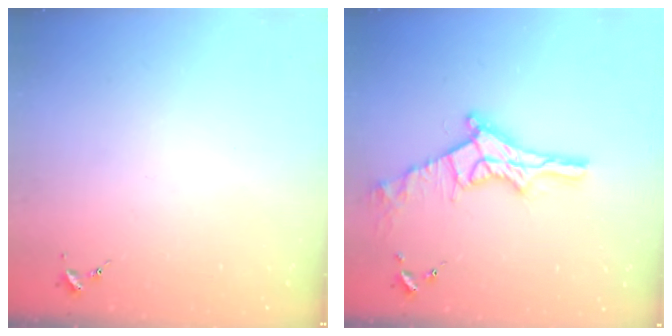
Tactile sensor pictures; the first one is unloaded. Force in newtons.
{"total": 16.0, "press": 16.0, "slide": 1.2}